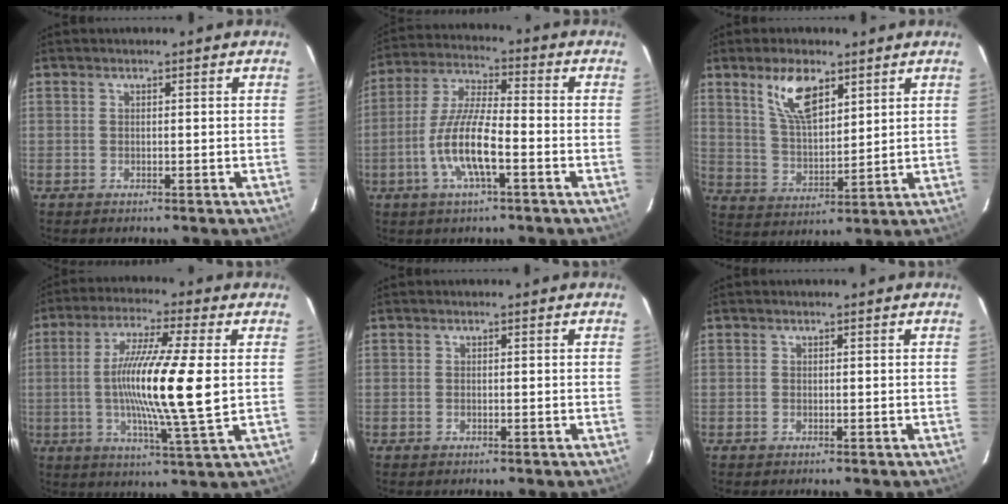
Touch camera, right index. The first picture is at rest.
{"total": 11.2, "force": [-4.1, 2.4, 10.1], "torque": [-0.212, 0.000, -0.080]}
{"total": 9.4, "force": [5.5, 3.9, 6.6], "torque": [-0.122, 0.006, 0.113]}
{"total": 15.4, "force": [0.1, 0.1, 15.4], "torque": [-0.273, -0.011, -0.005]}
{"total": 0.0}
{"total": 0.0}